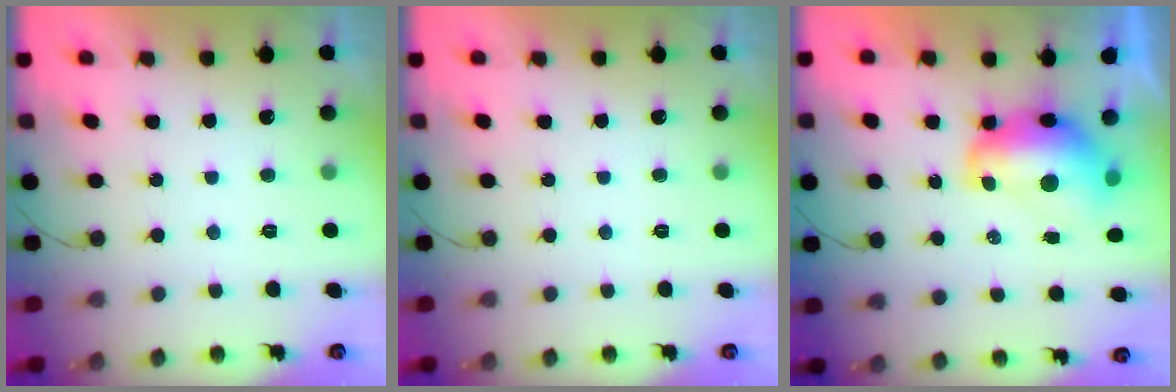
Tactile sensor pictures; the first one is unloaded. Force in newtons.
{"total": 0.0}
{"total": 10.5, "press": 10.5, "slide": 1.1}